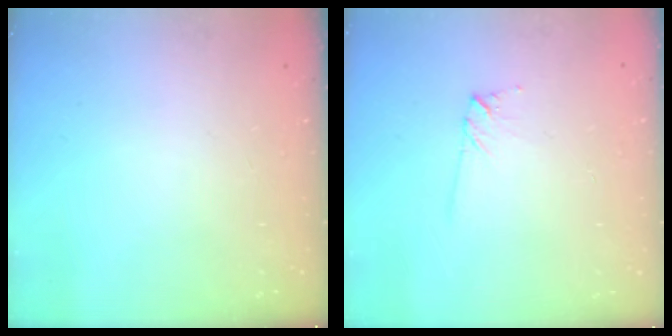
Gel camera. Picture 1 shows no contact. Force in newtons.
{"total": 5.6, "press": 5.5, "slide": 0.9}